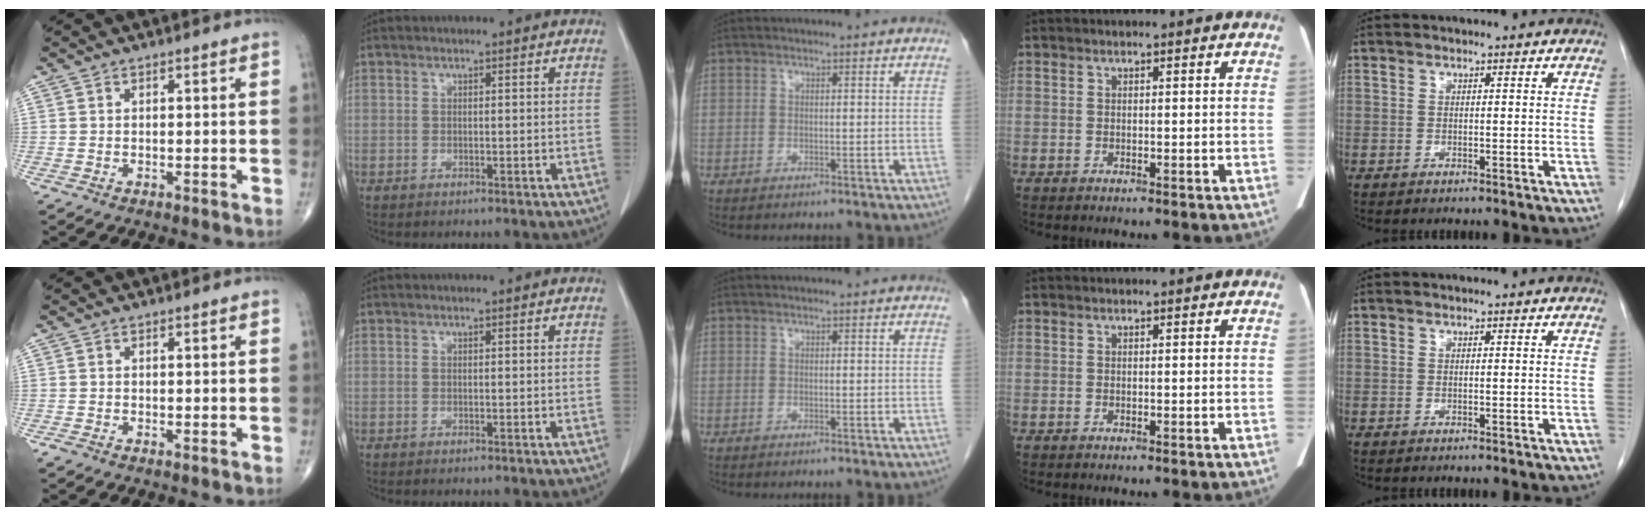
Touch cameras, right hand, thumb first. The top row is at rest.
{"thumb": {"total": 0.7, "force": [-0.3, 0.3, 0.5], "torque": [-0.011, 0.001, -0.008]}}